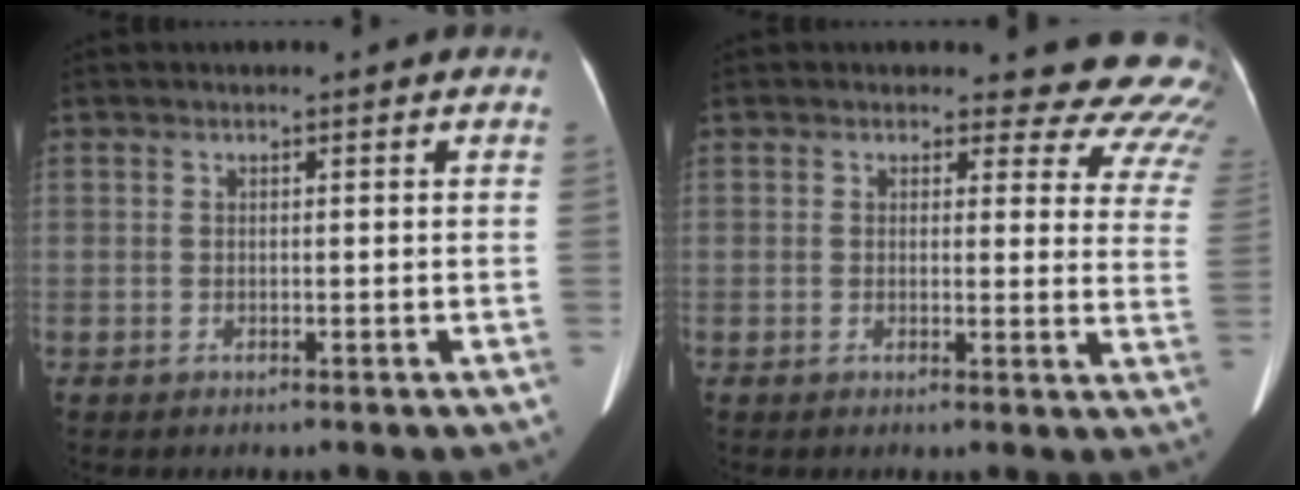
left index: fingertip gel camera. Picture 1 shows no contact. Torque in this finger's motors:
{"motor_torque": [1.14, -1.00, 0.38, 0.00]}